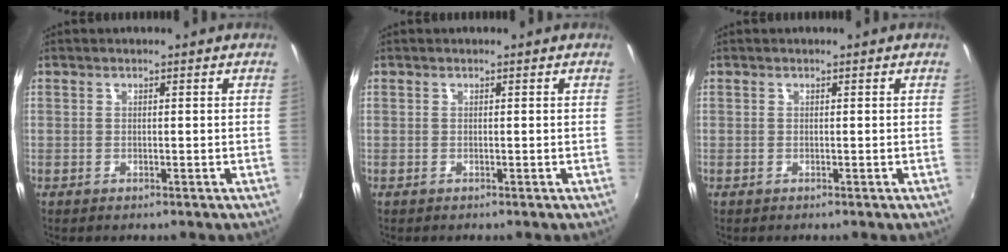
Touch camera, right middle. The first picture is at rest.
{"total": 0.0}
{"total": 0.0}